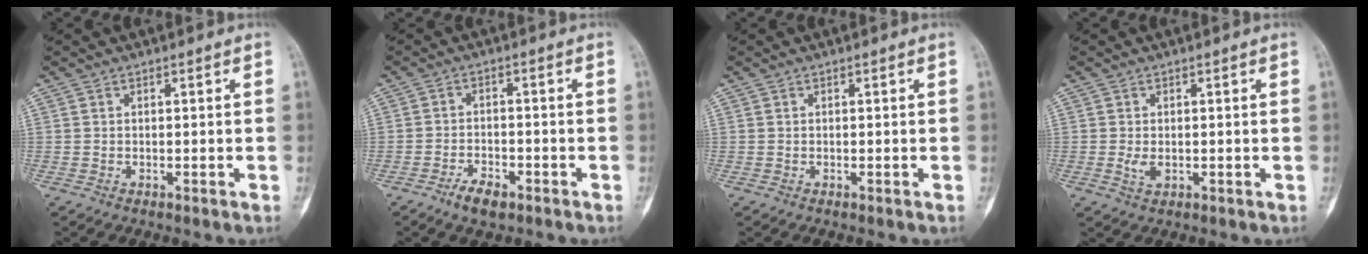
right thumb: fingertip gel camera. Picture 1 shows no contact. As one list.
[{"total": 4.5, "force": [-3.0, 2.0, 2.8], "torque": [-0.048, 0.014, -0.051]}, {"total": 0.0}, {"total": 2.2, "force": [-0.2, 1.4, 1.7], "torque": [-0.034, -0.004, -0.003]}]